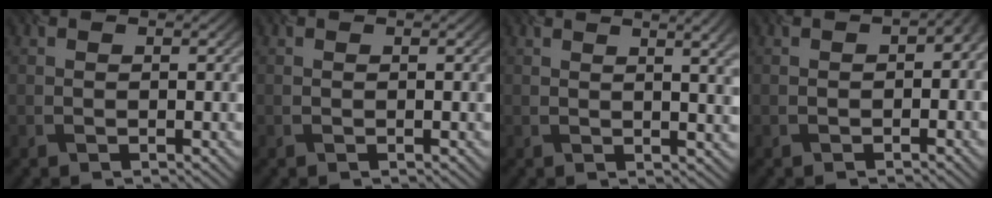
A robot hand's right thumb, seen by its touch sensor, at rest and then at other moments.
{"total": 0.0}
{"total": 7.1, "force": [2.2, 2.5, 6.2], "torque": [-0.050, 0.030, 0.018]}
{"total": 4.0, "force": [-0.9, 2.3, 3.2], "torque": [-0.025, 0.007, 0.003]}